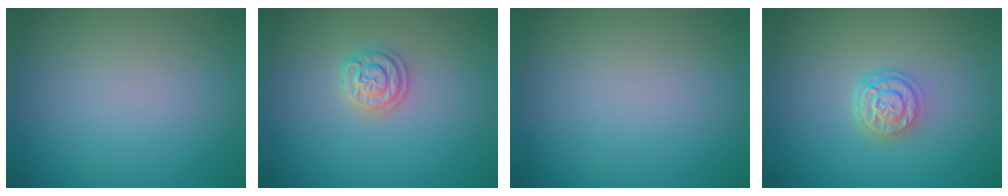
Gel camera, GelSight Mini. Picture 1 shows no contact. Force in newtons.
{"total": 2.1, "press": 2.0, "slide": 0.6}
{"total": 0.0}
{"total": 2.8, "press": 2.1, "slide": 1.8}